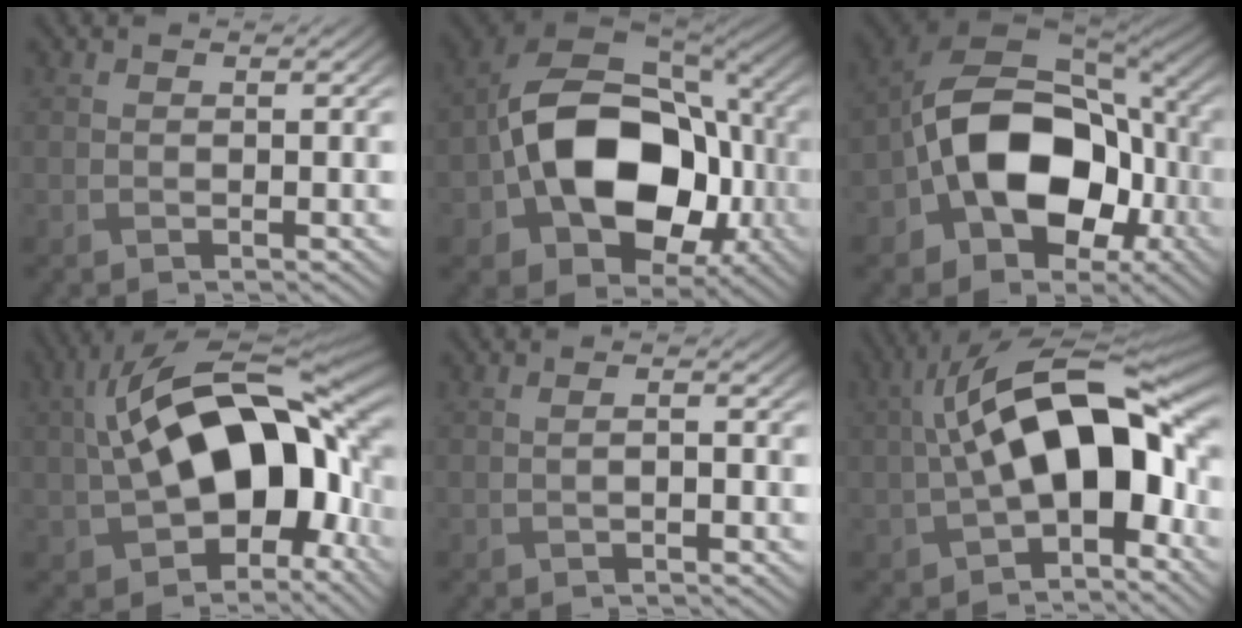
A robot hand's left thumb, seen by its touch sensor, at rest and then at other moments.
{"total": 17.1, "force": [-2.9, 12.0, 11.8], "torque": [-0.204, -0.020, -0.055]}
{"total": 16.0, "force": [-4.0, 11.0, 10.9], "torque": [-0.187, -0.012, -0.082]}
{"total": 19.2, "force": [0.0, 10.8, 15.9], "torque": [-0.272, 0.009, -0.012]}
{"total": 1.0, "force": [-0.2, 0.3, 1.0], "torque": [-0.018, 0.001, -0.002]}
{"total": 15.5, "force": [-0.8, 7.1, 13.7], "torque": [-0.227, 0.025, -0.023]}